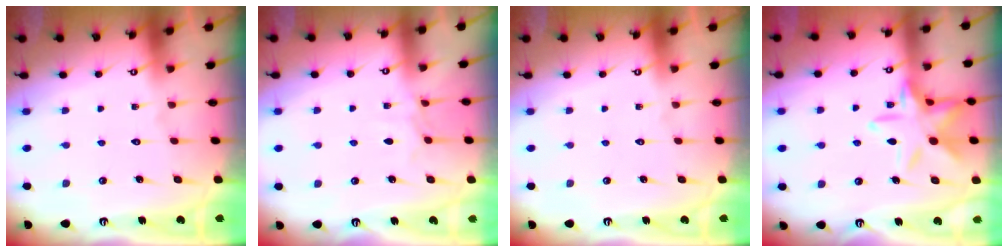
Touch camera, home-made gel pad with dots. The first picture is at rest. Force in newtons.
{"total": 4.2, "press": 4.1, "slide": 0.6}
{"total": 0.0}
{"total": 14.5, "press": 14.4, "slide": 1.0}